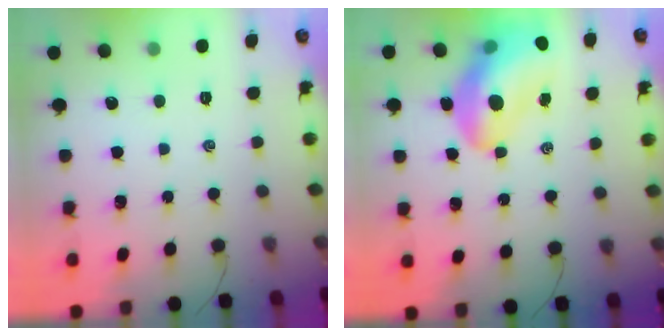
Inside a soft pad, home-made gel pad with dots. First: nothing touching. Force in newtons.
{"total": 16.6, "press": 15.9, "slide": 4.6}